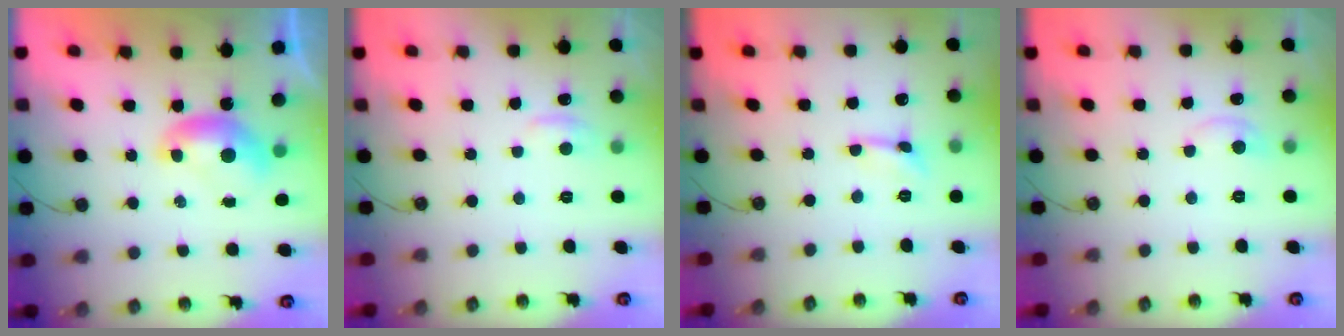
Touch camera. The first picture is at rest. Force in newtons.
{"total": 0.9, "press": 0.0, "slide": 0.9}
{"total": 0.9, "press": 0.8, "slide": 0.4}
{"total": 1.0, "press": 0.7, "slide": 0.8}